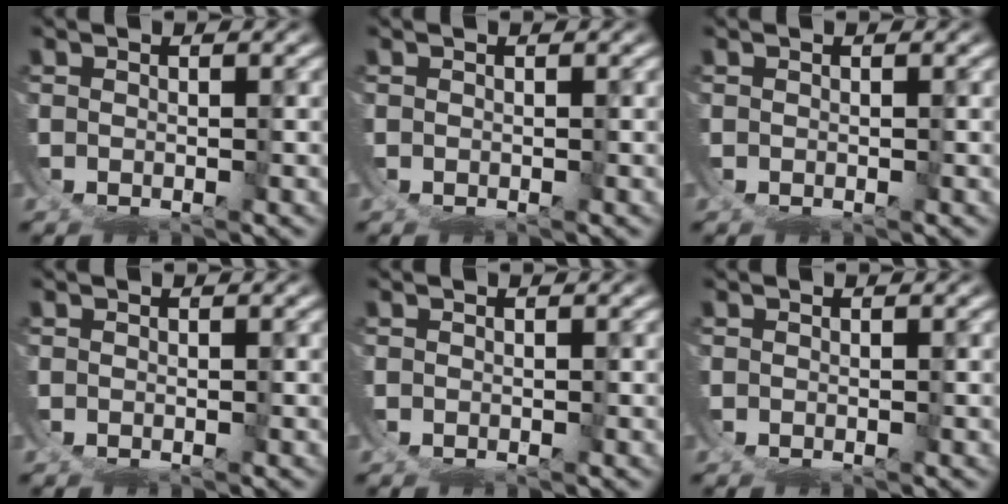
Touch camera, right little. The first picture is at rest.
{"total": 0.0}
{"total": 0.0}
{"total": 0.0}
{"total": 0.0}
{"total": 0.0}